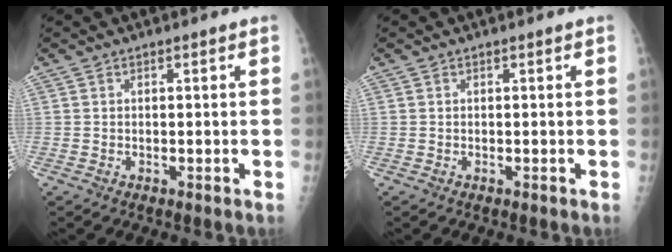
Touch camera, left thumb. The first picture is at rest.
{"total": 0.0}